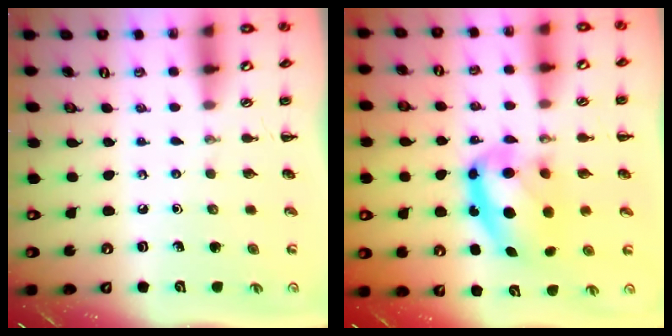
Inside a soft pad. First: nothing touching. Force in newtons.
{"total": 11.4, "press": 11.1, "slide": 2.6}